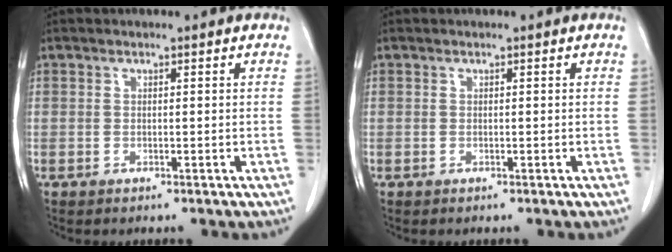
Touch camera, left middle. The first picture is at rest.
{"total": 0.0}